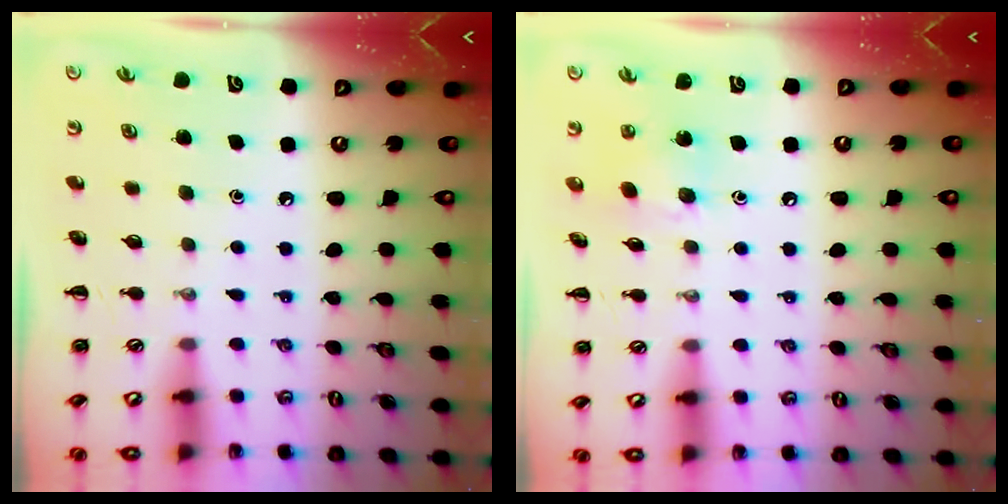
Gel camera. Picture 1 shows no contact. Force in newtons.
{"total": 6.1, "press": 6.0, "slide": 1.1}